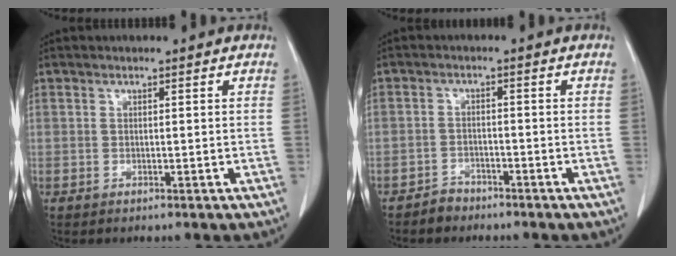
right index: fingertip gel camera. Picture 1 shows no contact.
{"total": 2.4, "force": [-2.1, 1.2, 0.1], "torque": [-0.007, 0.003, -0.036]}